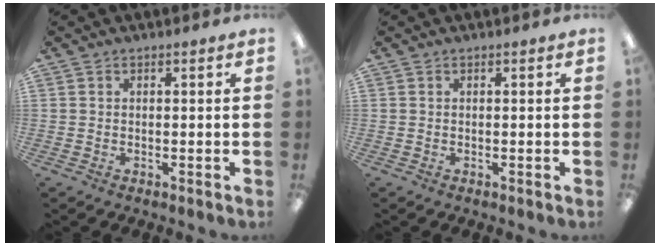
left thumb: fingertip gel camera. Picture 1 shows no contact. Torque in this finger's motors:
{"motor_torque": [-0.02, 0.02, 0.07, 0.07, 0.00]}